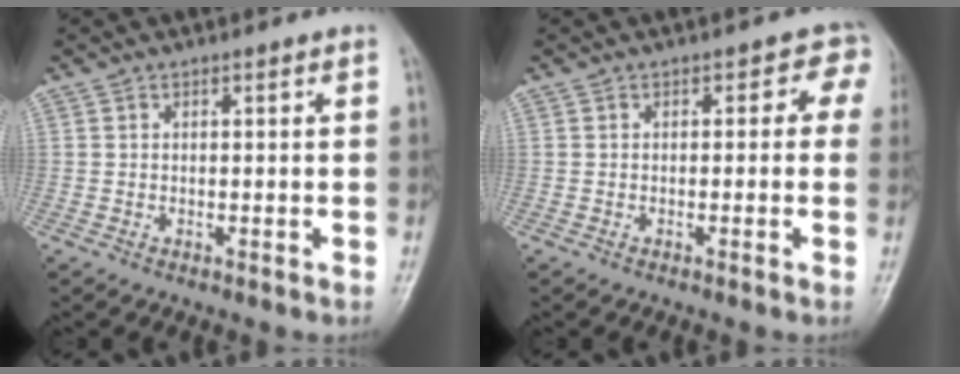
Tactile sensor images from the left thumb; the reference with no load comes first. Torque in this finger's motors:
{"motor_torque": [0.19, -0.13, -0.09, -0.07, -0.02]}